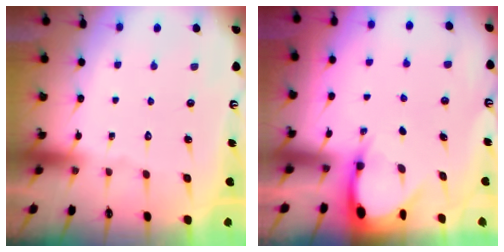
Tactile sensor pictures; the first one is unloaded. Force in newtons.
{"total": 3.6, "press": 3.6, "slide": 0.3}